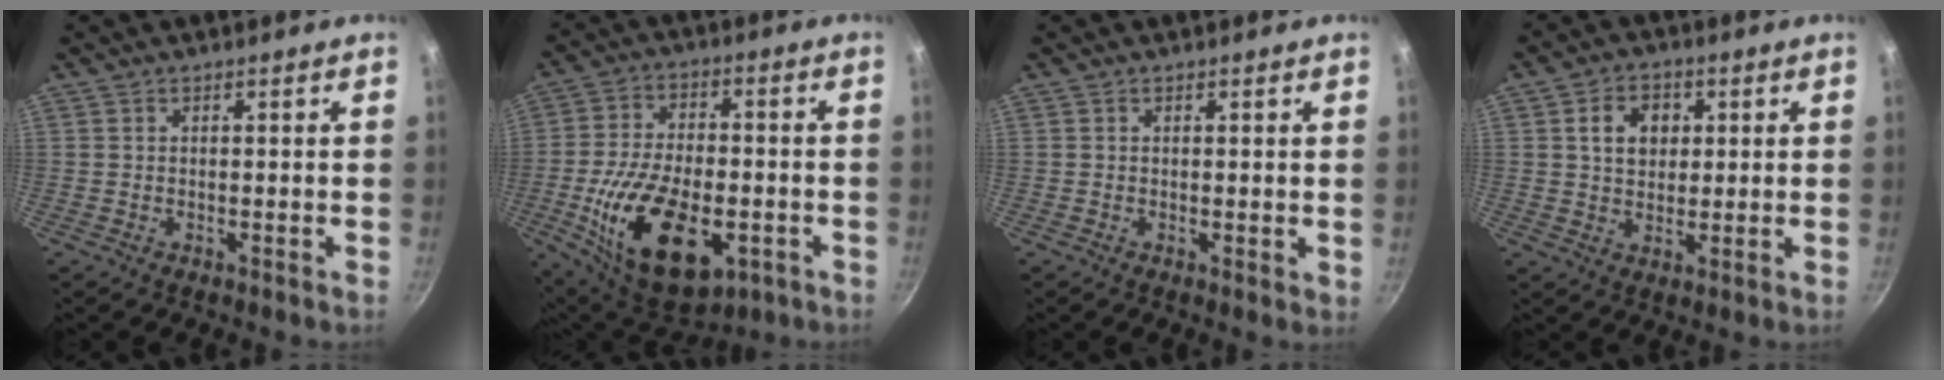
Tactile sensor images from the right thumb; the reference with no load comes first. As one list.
[{"total": 21.9, "force": [-6.4, 12.0, 17.1], "torque": [-0.290, 0.012, -0.096]}, {"total": 0.7, "force": [0.3, 0.4, 0.5], "torque": [-0.005, -0.002, 0.003]}, {"total": 7.0, "force": [1.7, 5.4, 4.1], "torque": [-0.044, 0.005, 0.025]}]